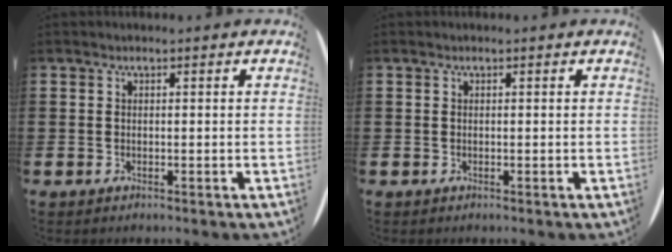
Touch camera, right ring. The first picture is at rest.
{"total": 0.0}